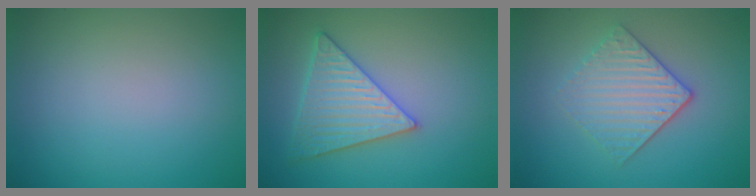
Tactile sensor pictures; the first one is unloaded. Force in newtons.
{"total": 4.6, "press": 4.2, "slide": 1.9}
{"total": 3.6, "press": 3.1, "slide": 1.8}